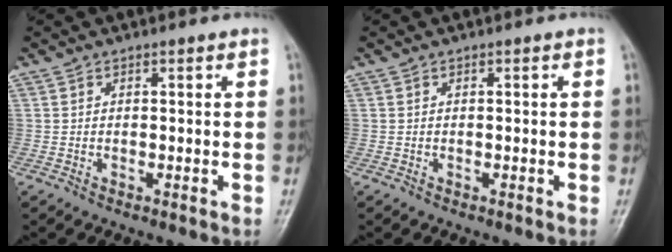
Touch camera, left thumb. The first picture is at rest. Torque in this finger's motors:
{"motor_torque": [-0.05, 0.05, -0.01, -0.02, 0.00]}